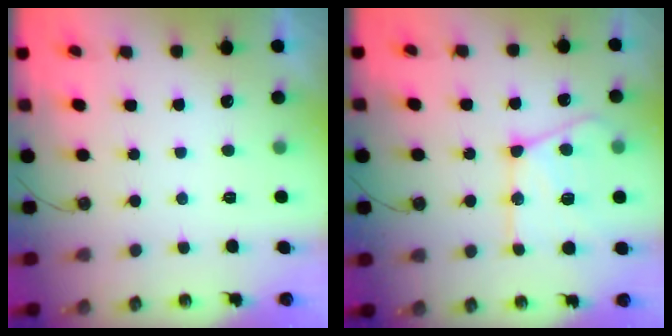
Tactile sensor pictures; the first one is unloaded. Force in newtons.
{"total": 18.4, "press": 18.3, "slide": 1.4}